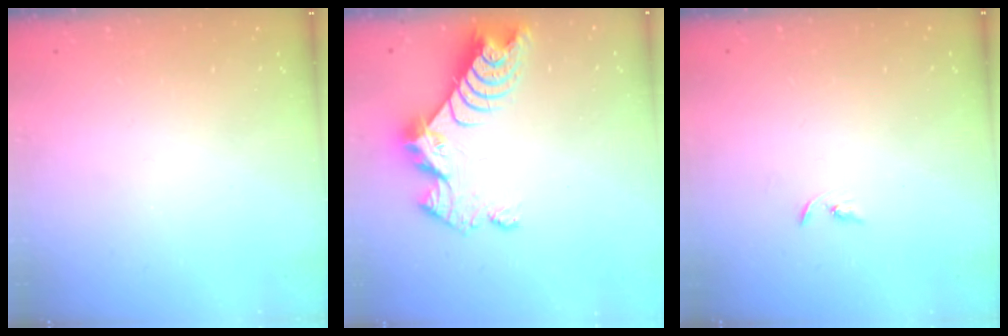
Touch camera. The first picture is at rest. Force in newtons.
{"total": 9.0, "press": 9.0, "slide": 0.8}
{"total": 2.2, "press": 2.2, "slide": 0.2}